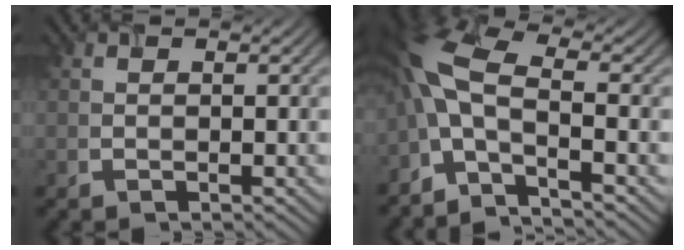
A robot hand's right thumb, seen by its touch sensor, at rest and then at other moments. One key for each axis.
{"total": 7.5, "fx": -3.2, "fy": 2.1, "fz": 6.4, "tx": -0.138, "ty": 0.013, "tz": -0.085}